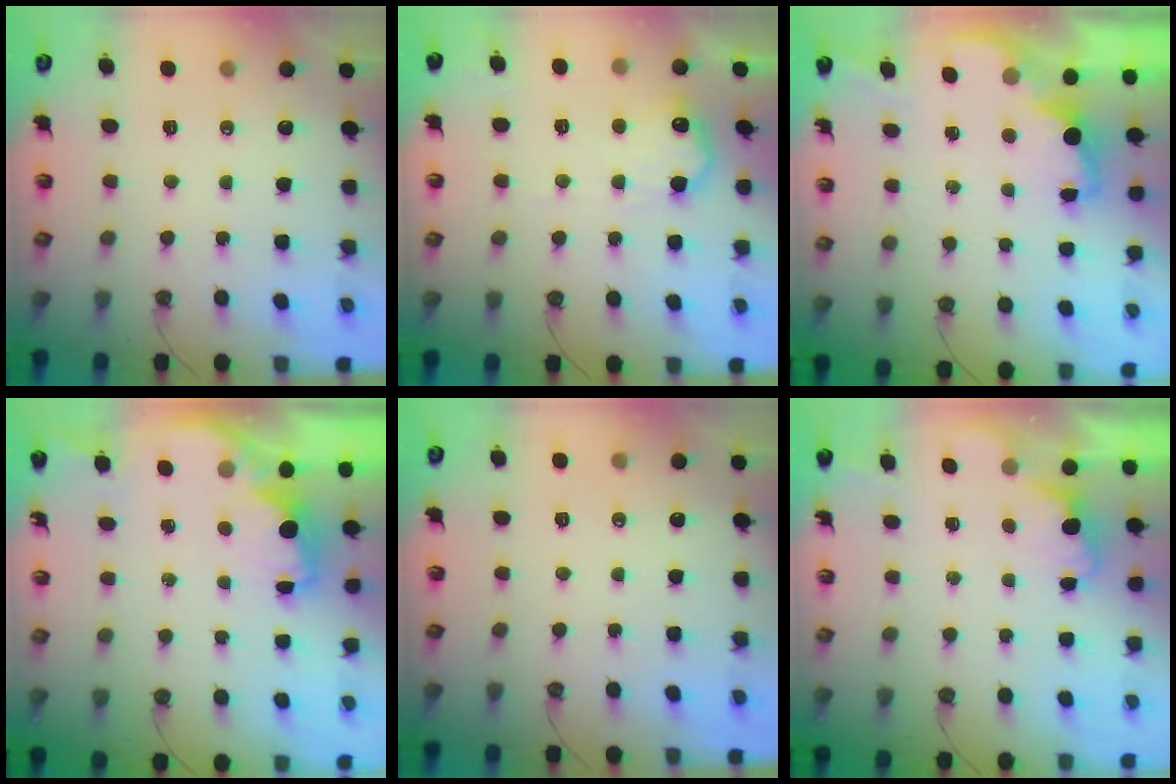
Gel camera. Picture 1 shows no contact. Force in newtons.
{"total": 10.8, "press": 10.8, "slide": 0.2}
{"total": 1.8, "press": 1.7, "slide": 0.6}
{"total": 2.2, "press": 2.1, "slide": 0.8}
{"total": 0.0}
{"total": 0.9, "press": 0.6, "slide": 0.7}